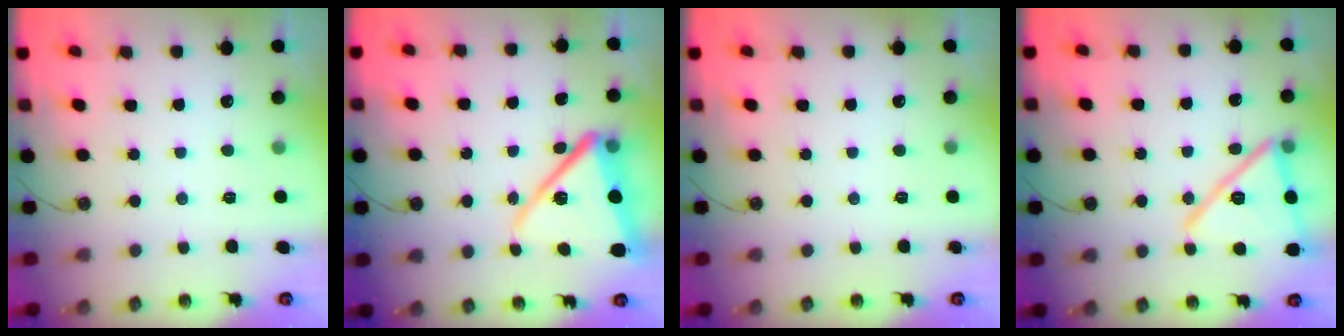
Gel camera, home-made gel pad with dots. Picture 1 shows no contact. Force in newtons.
{"total": 16.5, "press": 16.5, "slide": 1.1}
{"total": 0.0}
{"total": 18.6, "press": 18.2, "slide": 4.0}